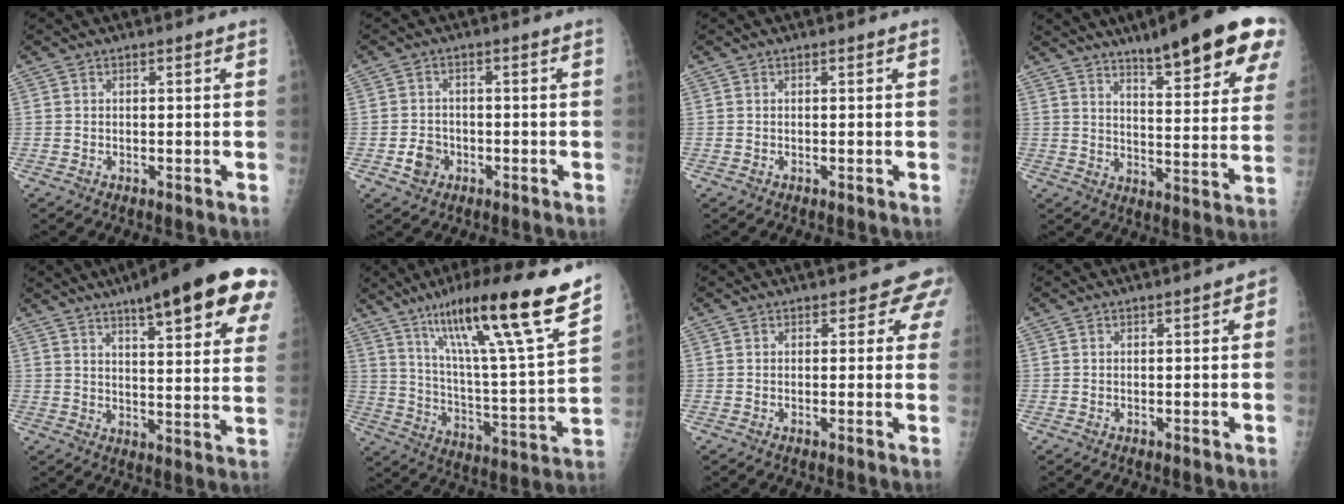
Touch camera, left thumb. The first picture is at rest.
{"total": 3.7, "force": [-1.5, 3.1, 1.3], "torque": [-0.008, 0.012, -0.026]}
{"total": 0.0}
{"total": 20.4, "force": [13.2, 3.9, 15.1], "torque": [-0.180, -0.054, 0.181]}
{"total": 21.9, "force": [12.6, 4.9, 17.3], "torque": [-0.218, -0.029, 0.161]}
{"total": 23.3, "force": [15.4, 1.7, 17.3], "torque": [-0.255, -0.057, 0.256]}
{"total": 3.5, "force": [2.6, 2.0, 1.1], "torque": [0.022, -0.009, 0.010]}
{"total": 1.4, "force": [0.0, 0.7, 1.2], "torque": [0.002, 0.006, -0.008]}